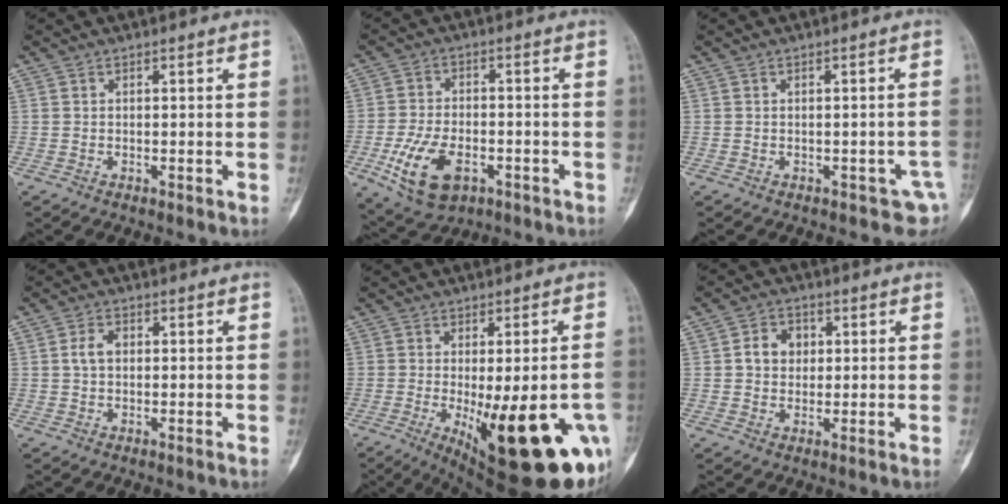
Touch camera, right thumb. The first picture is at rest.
{"total": 11.9, "force": [-4.5, 6.8, 8.7], "torque": [-0.161, 0.010, -0.069]}
{"total": 3.7, "force": [-1.7, 2.3, 2.3], "torque": [-0.007, 0.012, -0.019]}
{"total": 2.8, "force": [0.3, 1.8, 2.2], "torque": [-0.046, 0.009, 0.003]}
{"total": 23.8, "force": [-7.8, 7.7, 21.1], "torque": [-0.229, -0.018, -0.084]}
{"total": 5.1, "force": [0.8, 4.2, 2.8], "torque": [-0.026, 0.008, 0.010]}